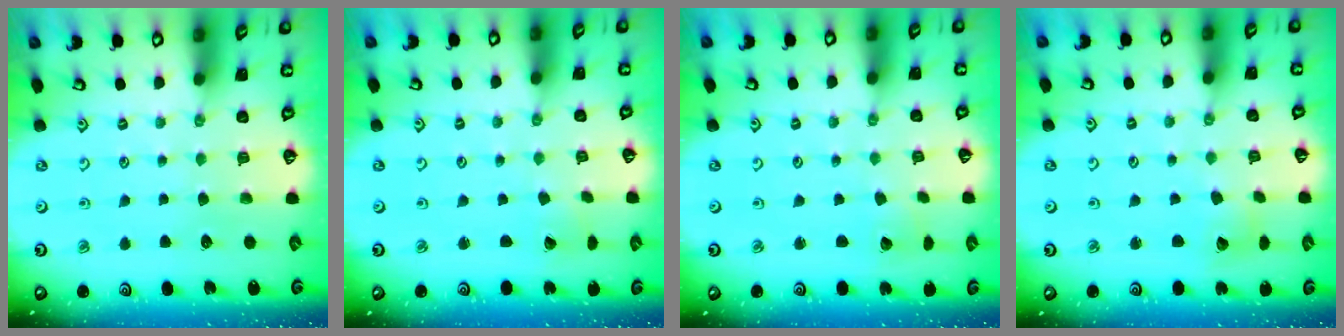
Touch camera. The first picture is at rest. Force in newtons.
{"total": 1.6, "press": 1.6, "slide": 0.1}
{"total": 2.8, "press": 2.8, "slide": 0.2}
{"total": 4.3, "press": 4.3, "slide": 0.5}